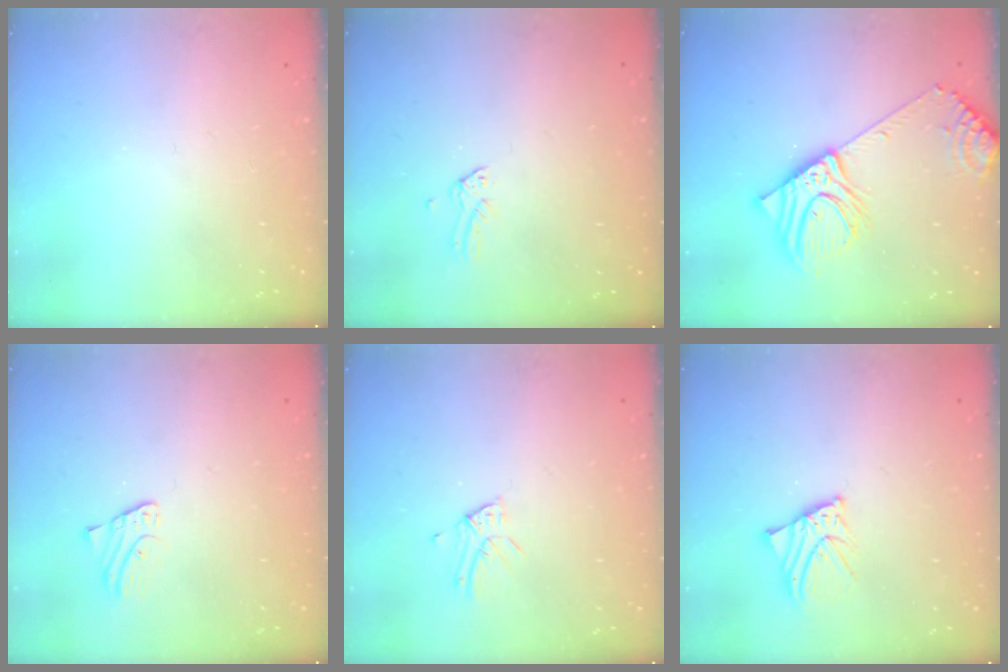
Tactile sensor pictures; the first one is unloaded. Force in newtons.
{"total": 0.0}
{"total": 16.7, "press": 16.3, "slide": 3.6}
{"total": 1.8, "press": 1.8, "slide": 0.1}
{"total": 4.0, "press": 3.9, "slide": 0.3}
{"total": 3.8, "press": 3.8, "slide": 0.3}